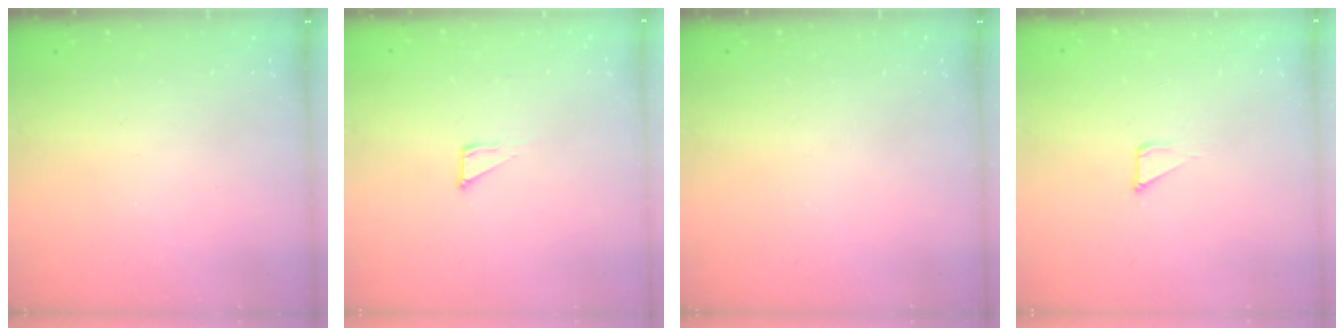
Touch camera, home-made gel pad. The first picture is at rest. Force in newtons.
{"total": 2.6, "press": 2.6, "slide": 0.1}
{"total": 0.0}
{"total": 2.7, "press": 2.7, "slide": 0.3}